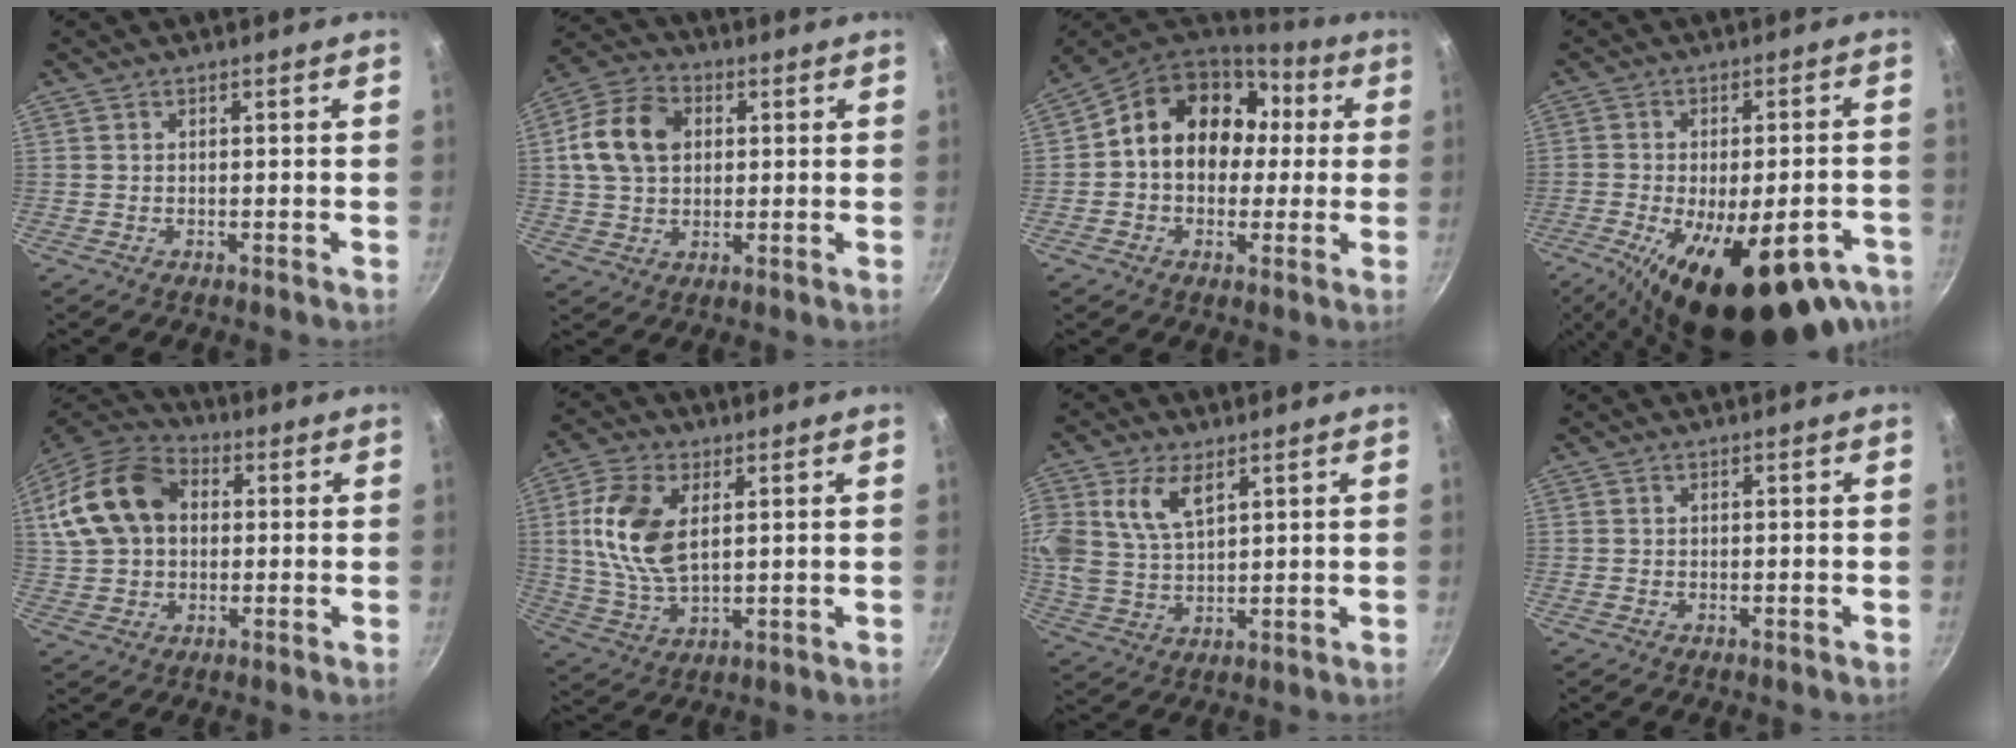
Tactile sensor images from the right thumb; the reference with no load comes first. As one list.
[{"total": 12.1, "force": [2.3, 9.0, 7.8], "torque": [-0.128, 0.014, 0.030]}, {"total": 17.3, "force": [2.1, 13.6, 10.4], "torque": [-0.130, 0.043, 0.022]}, {"total": 25.9, "force": [-12.8, 10.7, 19.8], "torque": [-0.262, 0.015, -0.174]}, {"total": 17.3, "force": [3.3, 12.5, 11.4], "torque": [-0.210, 0.029, 0.049]}, {"total": 12.8, "force": [3.0, 7.1, 10.2], "torque": [-0.201, -0.009, 0.061]}, {"total": 9.8, "force": [4.4, 5.5, 6.9], "torque": [-0.134, -0.017, 0.087]}, {"total": 0.0}]